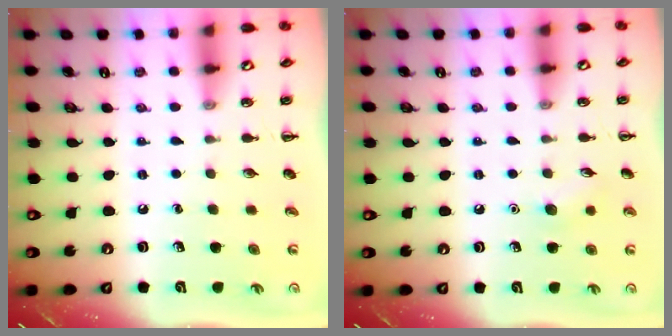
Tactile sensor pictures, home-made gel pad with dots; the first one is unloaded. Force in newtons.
{"total": 5.9, "press": 5.7, "slide": 1.4}